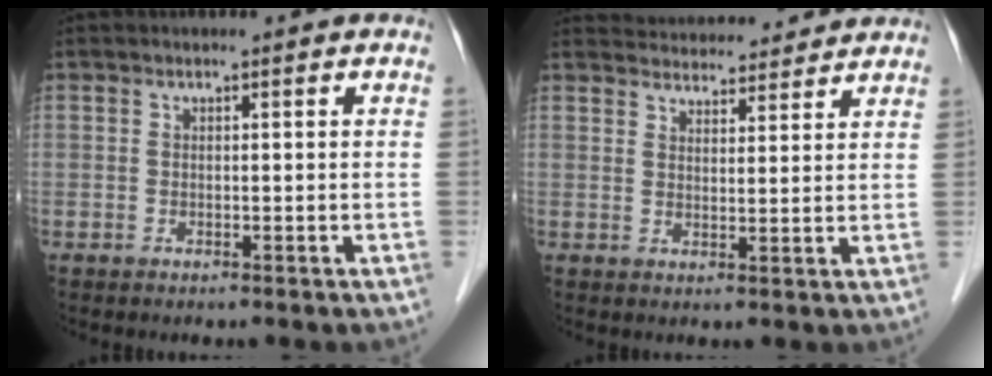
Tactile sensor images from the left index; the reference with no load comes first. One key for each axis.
{"total": 10.4, "fx": 10.1, "fy": 2.1, "fz": 1.7, "tx": -0.016, "ty": 0.022, "tz": 0.132}